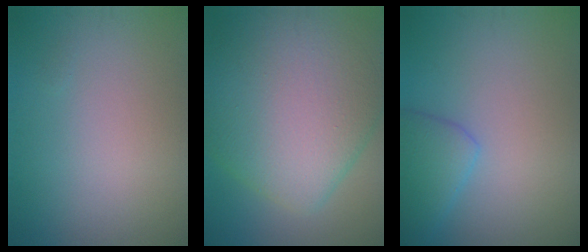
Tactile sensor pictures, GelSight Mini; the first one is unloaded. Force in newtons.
{"total": 12.7, "press": 12.7, "slide": 0.2}
{"total": 2.8, "press": 2.7, "slide": 0.2}